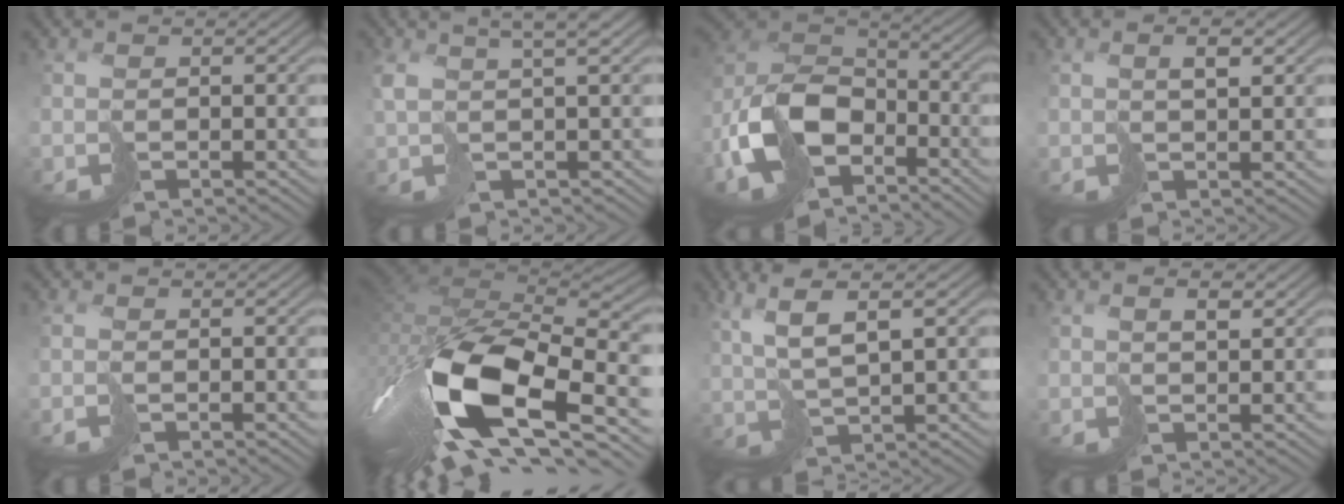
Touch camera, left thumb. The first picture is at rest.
{"total": 5.3, "force": [2.3, 1.3, 4.7], "torque": [-0.076, 0.013, 0.037]}
{"total": 12.7, "force": [-5.9, 8.0, 7.9], "torque": [-0.194, -0.020, -0.127]}
{"total": 2.4, "force": [1.2, 0.5, 2.0], "torque": [-0.035, 0.006, 0.025]}
{"total": 1.0, "force": [-0.3, 0.3, 0.9], "torque": [-0.023, 0.000, -0.010]}
{"total": 18.7, "force": [-5.0, 9.0, 15.6], "torque": [-0.345, -0.029, -0.081]}
{"total": 7.3, "force": [3.9, 1.7, 5.9], "torque": [-0.123, 0.020, 0.081]}
{"total": 2.2, "force": [1.5, 0.5, 1.5], "torque": [-0.025, 0.004, 0.031]}